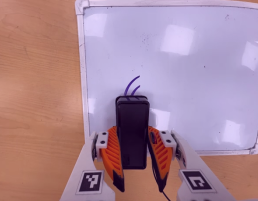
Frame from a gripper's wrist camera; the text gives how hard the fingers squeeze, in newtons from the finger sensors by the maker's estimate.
{"total": 8.8, "left": 6.5, "right": 11.1}